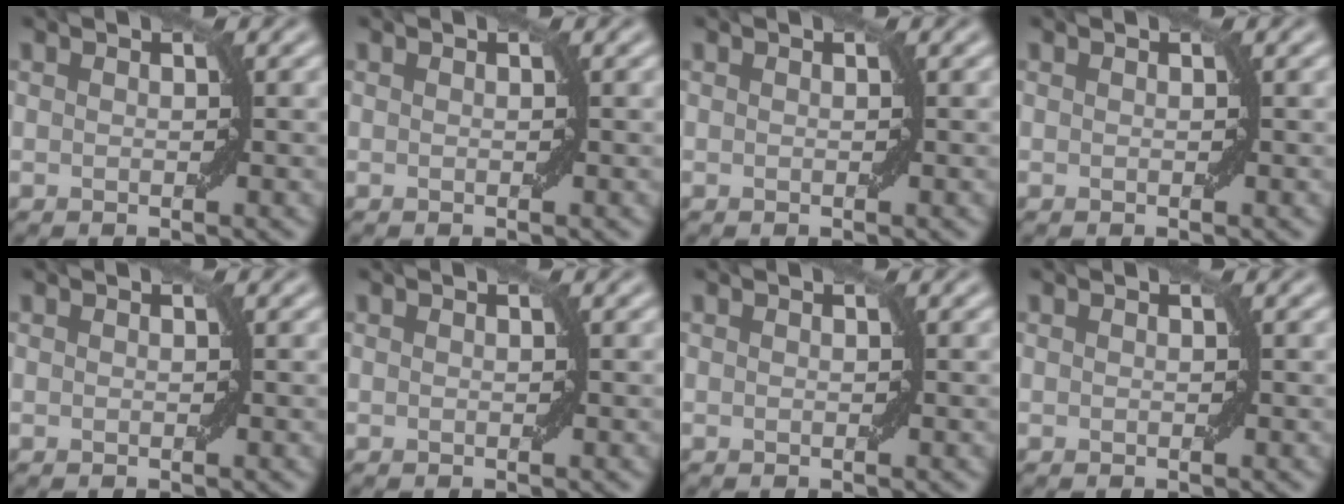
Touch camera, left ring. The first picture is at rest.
{"total": 0.0}
{"total": 0.0}
{"total": 0.0}
{"total": 0.0}
{"total": 0.0}
{"total": 0.0}
{"total": 0.0}